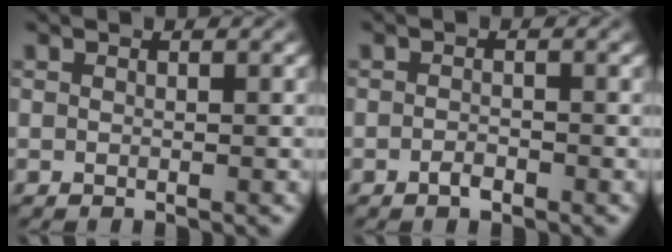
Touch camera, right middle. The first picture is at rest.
{"total": 1.1, "force": [-0.7, 0.5, 0.7], "torque": [-0.015, 0.000, -0.014]}